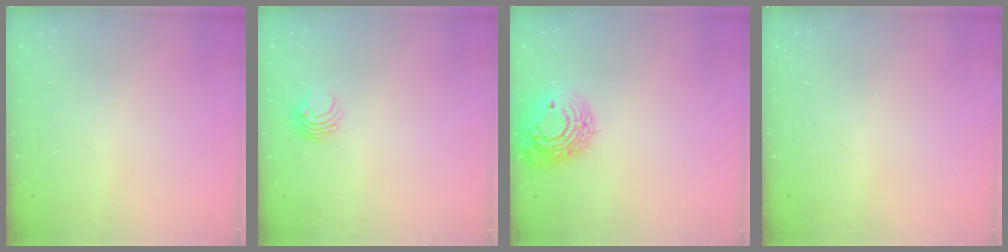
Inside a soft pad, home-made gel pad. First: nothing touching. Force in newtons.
{"total": 3.5, "press": 3.4, "slide": 0.4}
{"total": 14.8, "press": 14.7, "slide": 1.0}
{"total": 0.0}